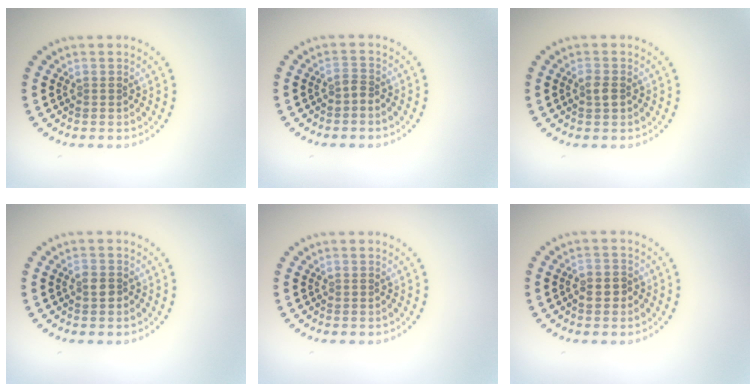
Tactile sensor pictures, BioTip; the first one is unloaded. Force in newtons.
{"total": 0.8, "press": 0.4, "slide": 0.6}
{"total": 1.3, "press": 1.3, "slide": 0.2}
{"total": 1.4, "press": 1.3, "slide": 0.4}
{"total": 0.0}
{"total": 1.5, "press": 1.5, "slide": 0.4}